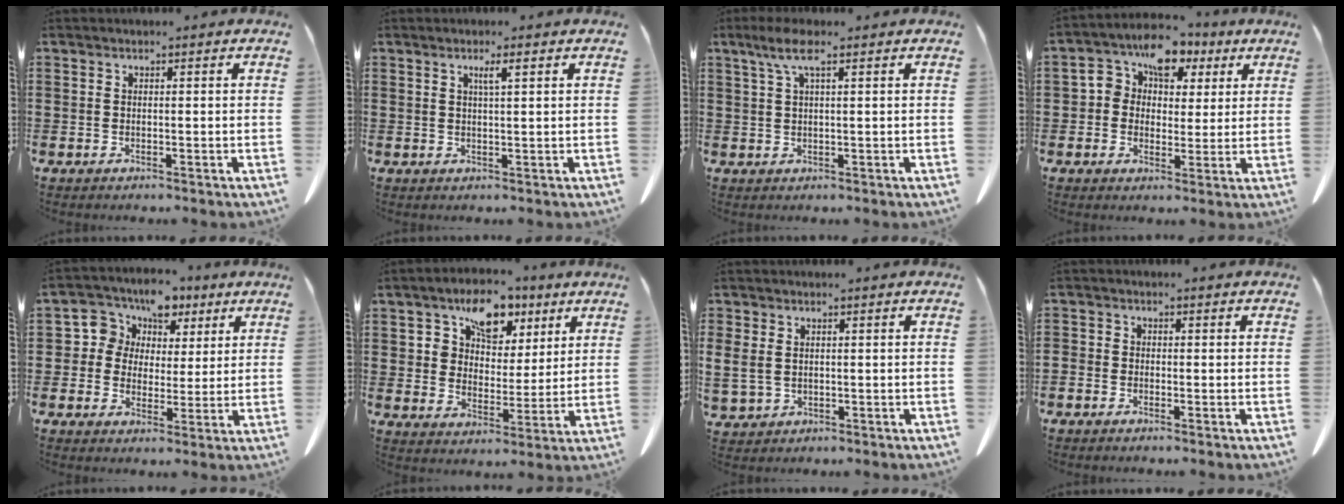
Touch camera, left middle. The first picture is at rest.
{"total": 2.1, "force": [1.0, 0.0, 1.8], "torque": [-0.037, 0.000, 0.015]}
{"total": 4.6, "force": [2.1, 1.0, 4.0], "torque": [-0.083, 0.005, 0.036]}
{"total": 6.3, "force": [2.8, 5.2, 2.2], "torque": [-0.057, 0.001, 0.044]}
{"total": 6.4, "force": [2.9, 5.6, 0.6], "torque": [-0.057, -0.002, 0.047]}
{"total": 8.8, "force": [5.5, 5.7, 3.9], "torque": [-0.076, -0.004, 0.094]}
{"total": 2.6, "force": [0.4, 2.0, 1.7], "torque": [-0.059, -0.003, 0.000]}
{"total": 1.1, "force": [-0.9, 0.5, 0.2], "torque": [-0.006, 0.002, -0.019]}